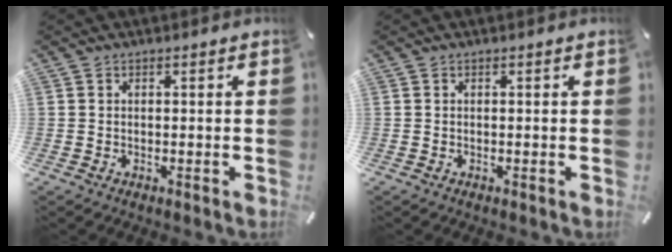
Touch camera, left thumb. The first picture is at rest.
{"total": 0.0}